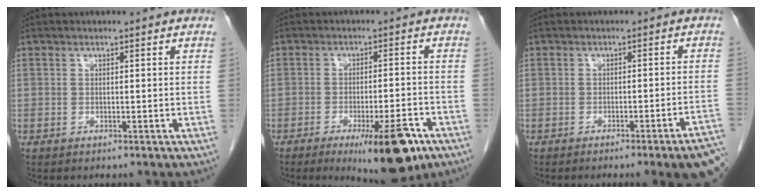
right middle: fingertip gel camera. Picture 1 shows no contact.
{"total": 11.0, "force": [-6.4, 2.3, 8.7], "torque": [-0.118, -0.014, -0.087]}
{"total": 8.3, "force": [-6.4, -0.5, 5.2], "torque": [-0.042, -0.004, -0.080]}